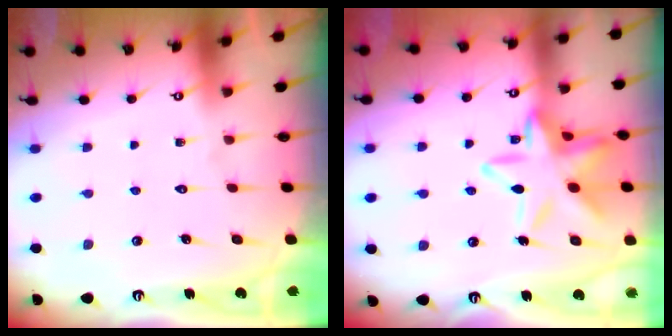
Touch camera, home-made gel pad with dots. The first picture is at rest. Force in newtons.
{"total": 17.0, "press": 16.9, "slide": 1.2}